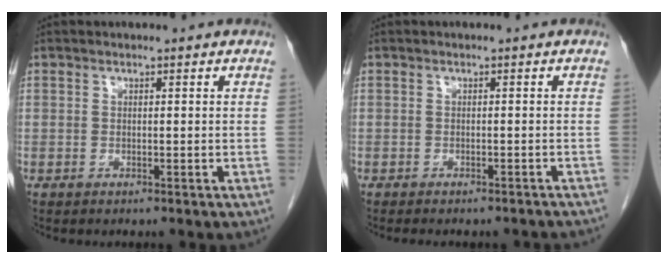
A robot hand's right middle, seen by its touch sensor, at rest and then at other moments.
{"total": 8.5, "force": [-7.7, 2.1, 2.9], "torque": [-0.032, -0.007, -0.080]}